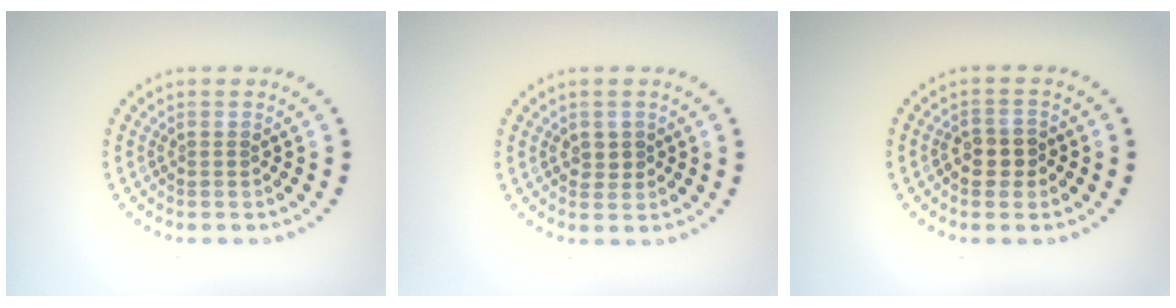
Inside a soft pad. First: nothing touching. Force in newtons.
{"total": 1.1, "press": 1.1, "slide": 0.3}
{"total": 2.0, "press": 1.9, "slide": 0.4}